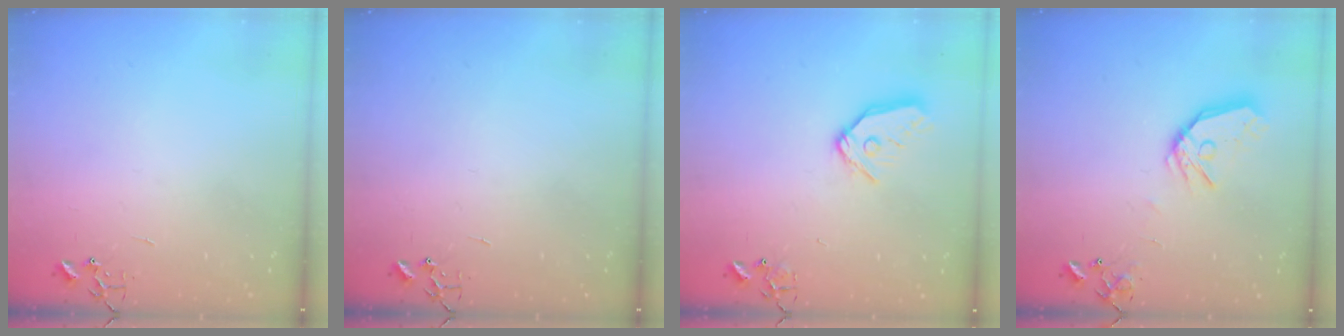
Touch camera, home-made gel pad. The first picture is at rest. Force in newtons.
{"total": 0.0}
{"total": 12.5, "press": 12.4, "slide": 1.6}
{"total": 12.5, "press": 12.4, "slide": 0.9}